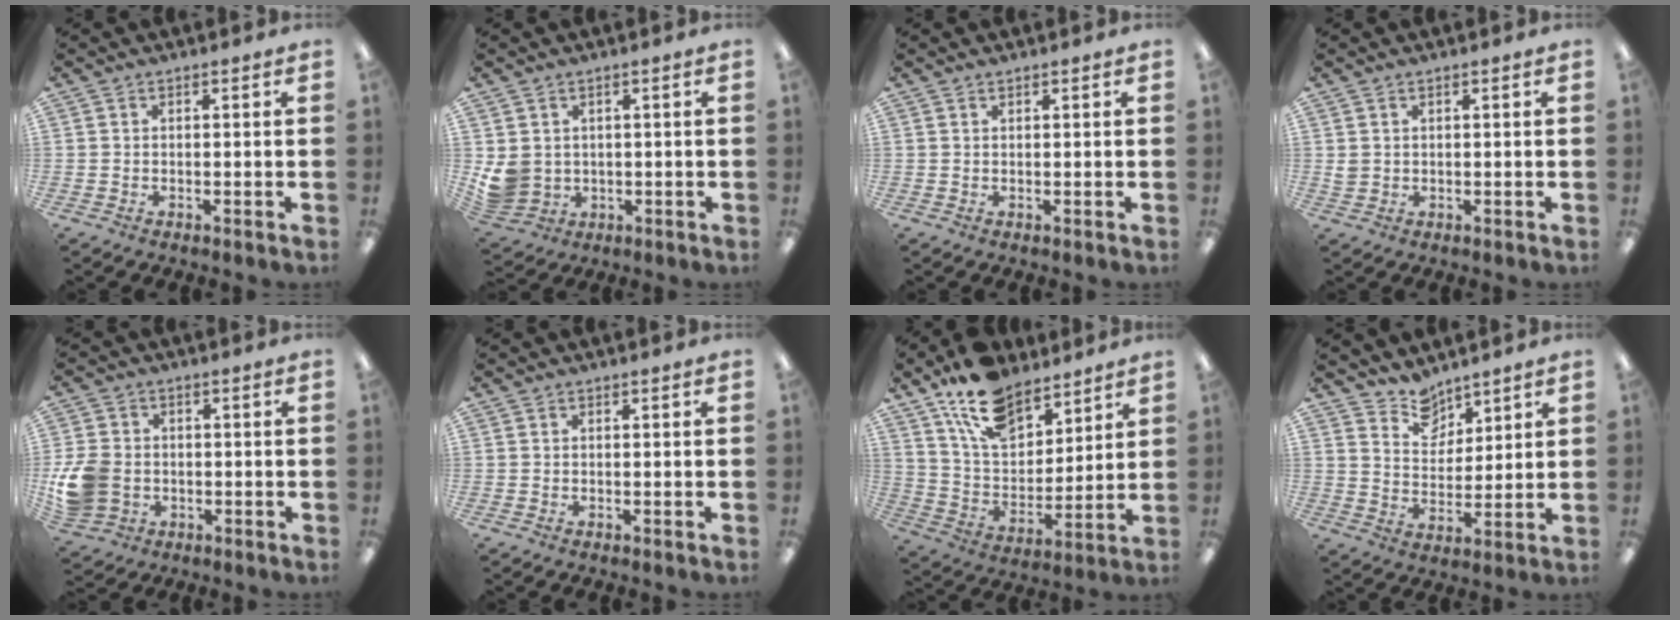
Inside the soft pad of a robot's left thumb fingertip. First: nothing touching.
{"total": 5.5, "force": [1.2, 5.1, 1.7], "torque": [-0.048, -0.002, 0.027]}
{"total": 0.6, "force": [0.5, 0.2, 0.2], "torque": [-0.004, 0.001, 0.009]}
{"total": 1.8, "force": [0.9, 1.5, 0.7], "torque": [-0.015, 0.003, 0.016]}
{"total": 10.3, "force": [-1.7, 8.4, 5.8], "torque": [-0.128, 0.015, -0.025]}
{"total": 0.0}
{"total": 16.1, "force": [11.7, 8.3, 7.1], "torque": [-0.131, -0.062, 0.218]}
{"total": 8.0, "force": [6.9, 4.0, 0.5], "torque": [-0.009, -0.051, 0.130]}